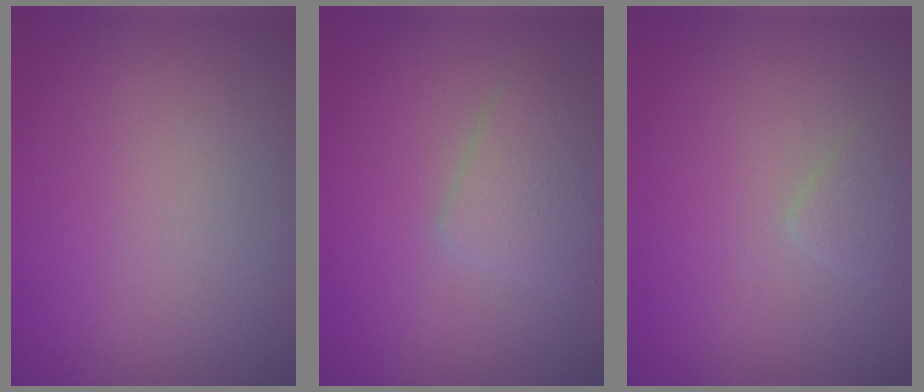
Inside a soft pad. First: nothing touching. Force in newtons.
{"total": 2.7, "press": 2.7, "slide": 0.1}
{"total": 1.2, "press": 1.2, "slide": 0.1}